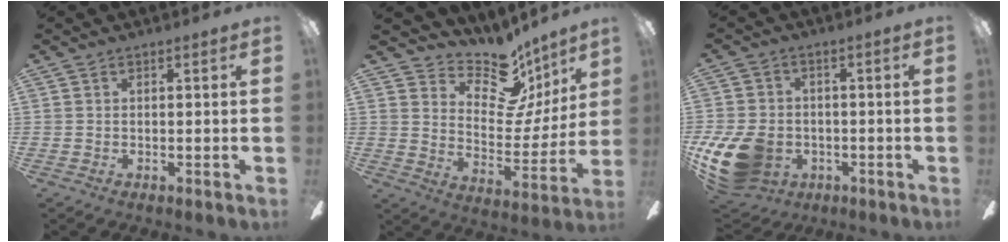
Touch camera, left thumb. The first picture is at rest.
{"total": 14.9, "force": [11.1, 7.3, 6.7], "torque": [-0.096, -0.104, 0.189]}
{"total": 15.1, "force": [-4.8, 11.2, 8.9], "torque": [-0.188, 0.022, -0.078]}